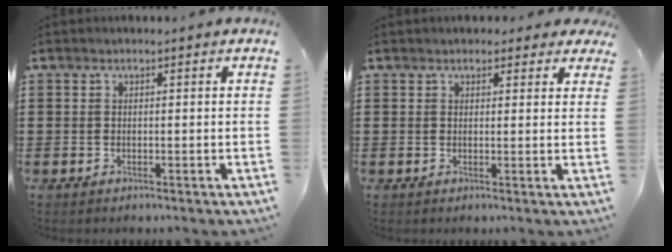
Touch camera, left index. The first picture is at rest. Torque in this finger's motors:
{"motor_torque": [2.14, 0.00, 0.54, 0.00]}